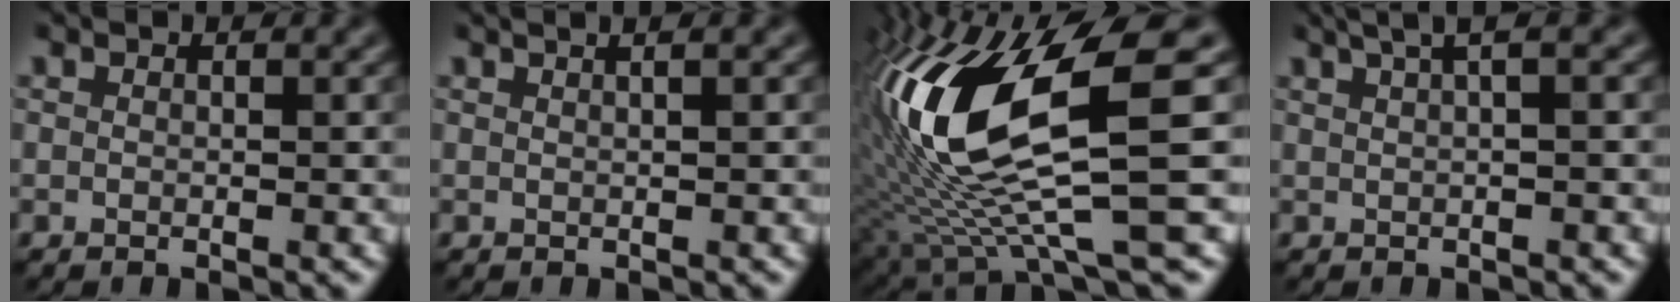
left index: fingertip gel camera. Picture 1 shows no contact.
{"total": 3.5, "force": [1.9, 1.7, 2.4], "torque": [-0.004, 0.019, -0.006]}
{"total": 14.8, "force": [1.7, 3.8, 14.2], "torque": [-0.281, -0.012, 0.047]}
{"total": 4.0, "force": [2.3, 1.4, 3.1], "torque": [-0.025, 0.013, 0.019]}